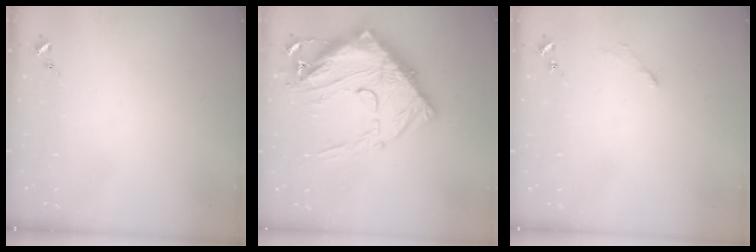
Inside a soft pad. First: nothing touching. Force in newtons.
{"total": 27.3, "press": 27.2, "slide": 2.8}
{"total": 2.9, "press": 2.9, "slide": 0.4}